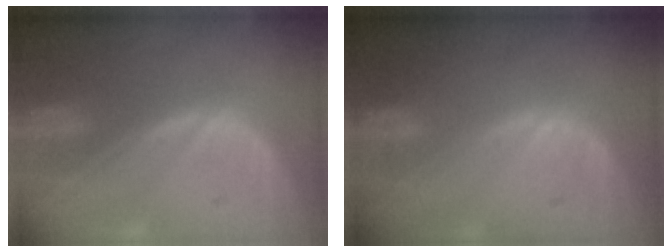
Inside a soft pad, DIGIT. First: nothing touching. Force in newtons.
{"total": 0.0}